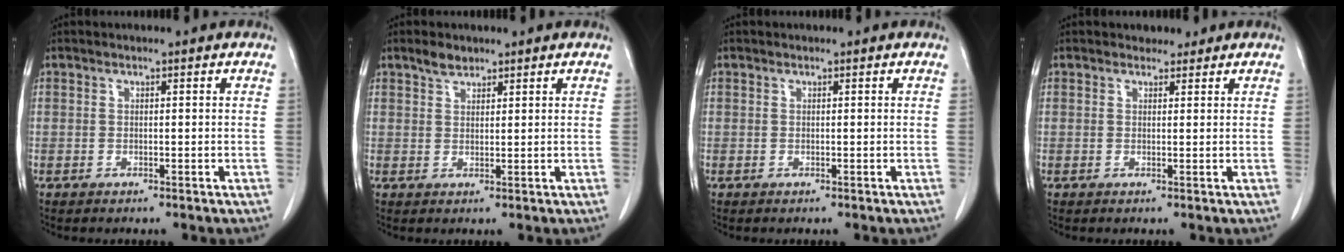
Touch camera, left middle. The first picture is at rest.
{"total": 2.2, "force": [1.8, 1.0, 0.7], "torque": [-0.017, 0.002, 0.033]}
{"total": 0.0}
{"total": 1.5, "force": [1.3, 0.8, 0.0], "torque": [0.000, 0.001, 0.017]}